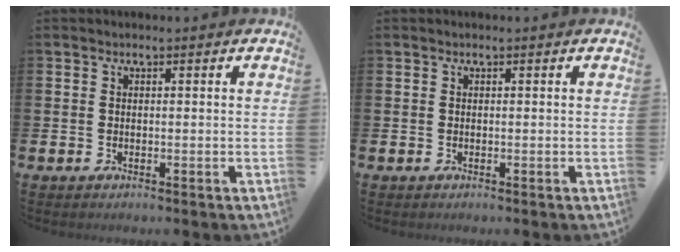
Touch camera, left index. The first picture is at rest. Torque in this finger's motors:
{"motor_torque": [0.00, 0.00, 0.00, -0.01]}